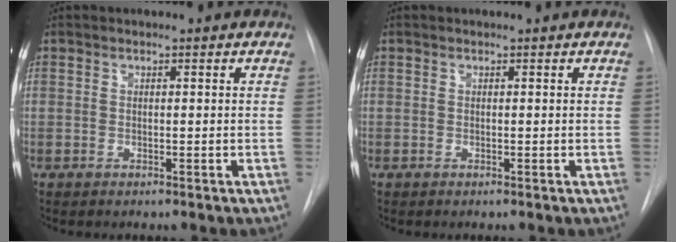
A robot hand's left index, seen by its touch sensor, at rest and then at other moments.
{"total": 0.0}